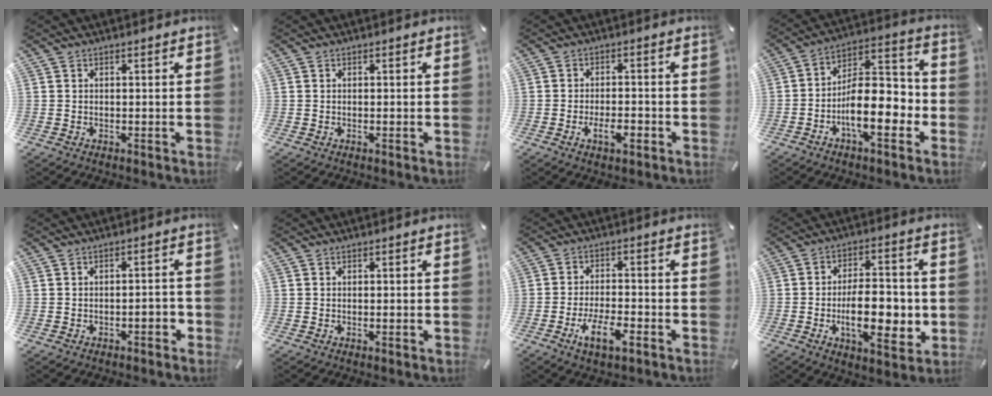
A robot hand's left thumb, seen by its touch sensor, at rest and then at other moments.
{"total": 0.6, "force": [-0.1, 0.2, 0.5], "torque": [-0.010, -0.002, -0.002]}
{"total": 5.5, "force": [-2.5, 2.6, 4.2], "torque": [-0.070, 0.011, -0.042]}
{"total": 15.1, "force": [-5.3, 7.0, 12.2], "torque": [-0.196, 0.010, -0.090]}
{"total": 2.9, "force": [-1.9, 1.4, 1.8], "torque": [-0.031, 0.010, -0.035]}
{"total": 0.7, "force": [-0.2, 0.2, 0.6], "torque": [-0.012, -0.004, -0.003]}
{"total": 8.3, "force": [-4.1, 3.1, 6.5], "torque": [-0.124, 0.012, -0.074]}
{"total": 15.1, "force": [-2.8, 7.6, 12.7], "torque": [-0.192, -0.005, -0.046]}